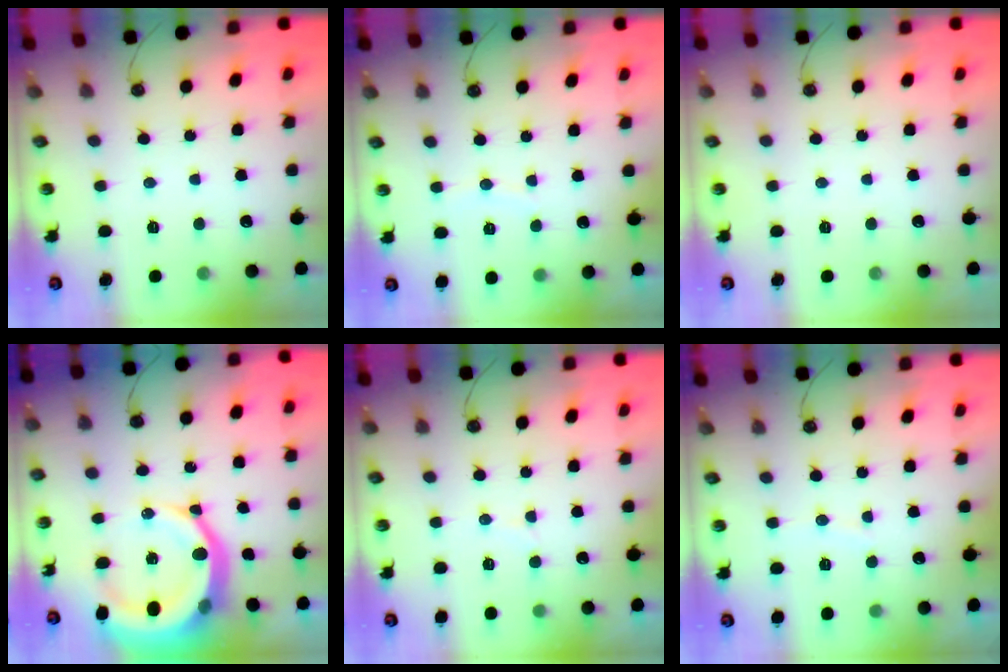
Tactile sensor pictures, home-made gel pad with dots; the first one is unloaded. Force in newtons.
{"total": 2.8, "press": 2.8, "slide": 0.3}
{"total": 0.0}
{"total": 16.9, "press": 16.8, "slide": 1.8}
{"total": 6.3, "press": 6.2, "slide": 1.4}
{"total": 3.4, "press": 3.4, "slide": 0.3}